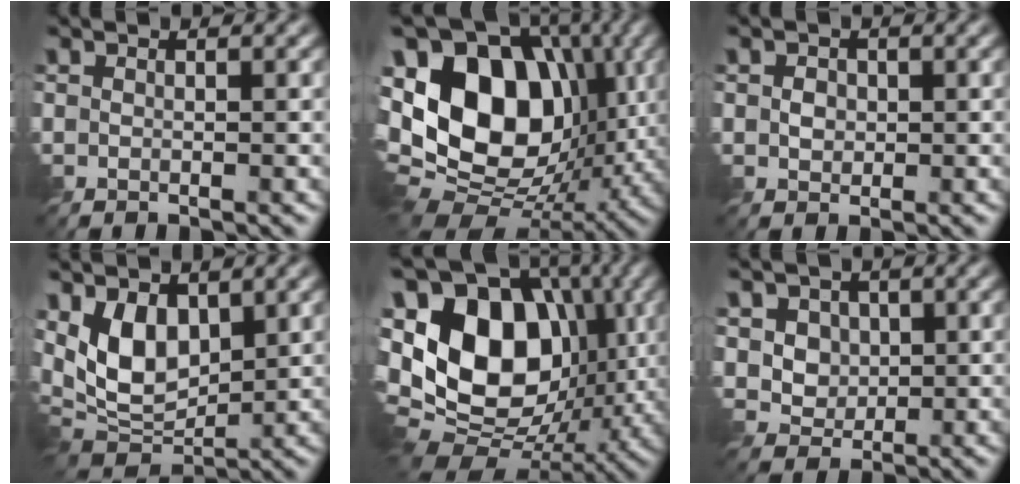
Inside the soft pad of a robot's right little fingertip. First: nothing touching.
{"total": 16.5, "force": [1.6, 11.5, 11.7], "torque": [-0.237, 0.010, 0.016]}
{"total": 1.4, "force": [0.0, 1.2, 0.7], "torque": [-0.016, -0.003, -0.002]}
{"total": 6.6, "force": [2.1, 3.8, 4.9], "torque": [-0.099, -0.017, 0.035]}
{"total": 16.2, "force": [1.4, 11.2, 11.6], "torque": [-0.235, 0.010, 0.016]}
{"total": 4.0, "force": [1.2, 3.4, 1.7], "torque": [-0.050, -0.002, 0.031]}